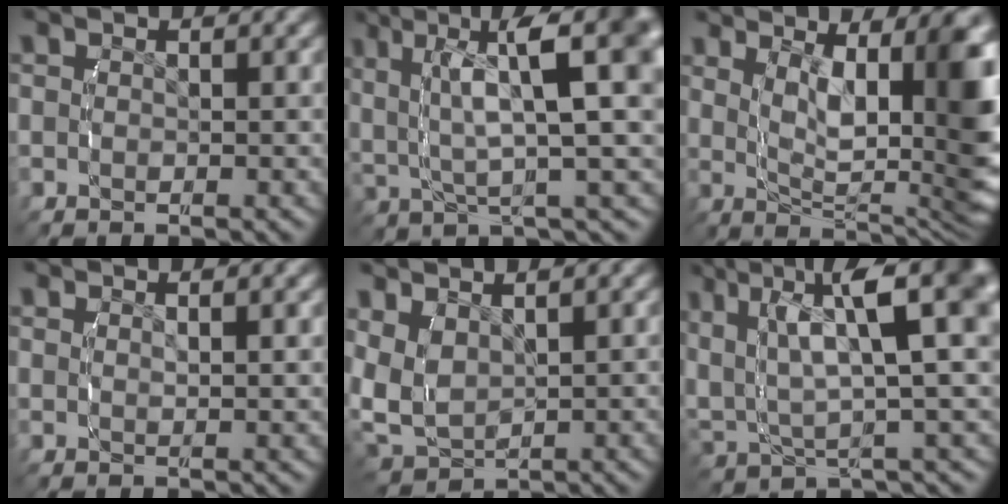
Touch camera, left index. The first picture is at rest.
{"total": 10.7, "force": [2.4, 4.3, 9.5], "torque": [-0.128, 0.001, 0.039]}
{"total": 12.1, "force": [0.5, 5.1, 10.9], "torque": [-0.158, -0.029, 0.025]}
{"total": 1.4, "force": [1.0, -0.7, 0.8], "torque": [-0.005, -0.004, 0.024]}
{"total": 6.5, "force": [0.9, 5.5, 3.3], "torque": [-0.119, -0.031, 0.030]}
{"total": 12.5, "force": [3.5, 6.5, 10.0], "torque": [-0.150, 0.002, 0.055]}